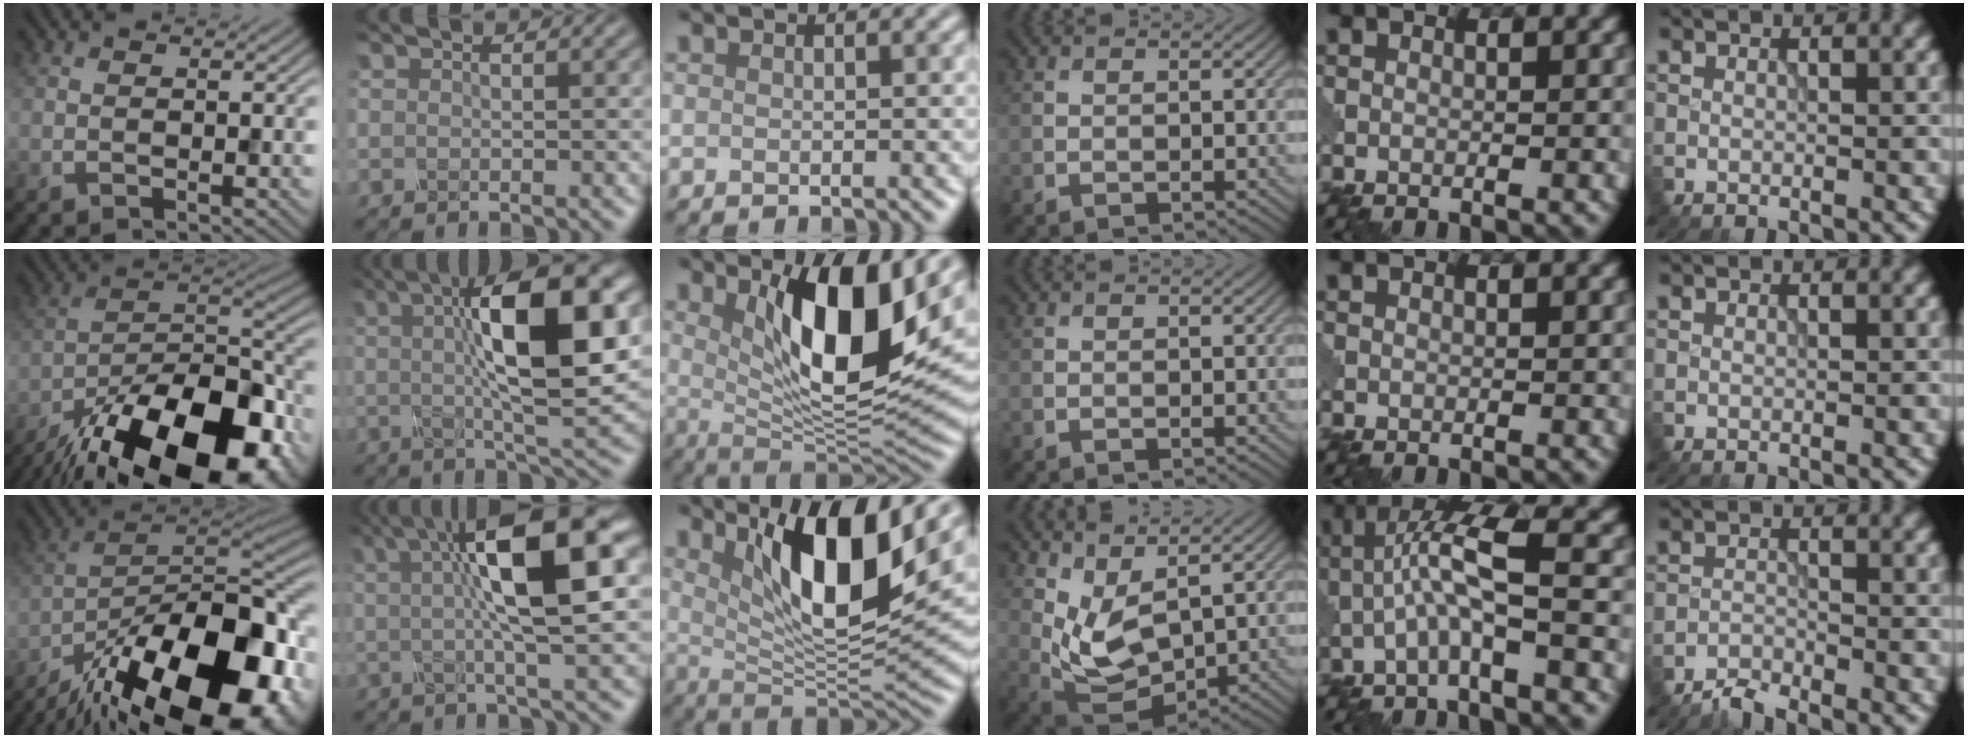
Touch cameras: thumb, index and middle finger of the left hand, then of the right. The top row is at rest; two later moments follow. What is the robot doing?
{"motion": "disassemble", "object": "glue stick"}